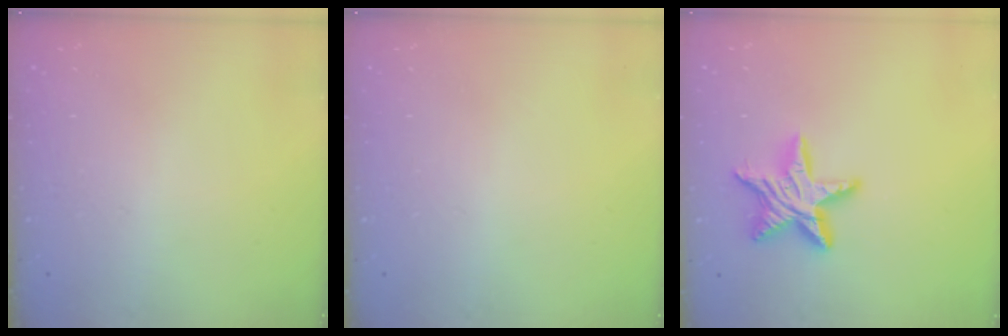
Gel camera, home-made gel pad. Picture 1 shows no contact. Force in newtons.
{"total": 0.0}
{"total": 13.2, "press": 13.2, "slide": 0.6}